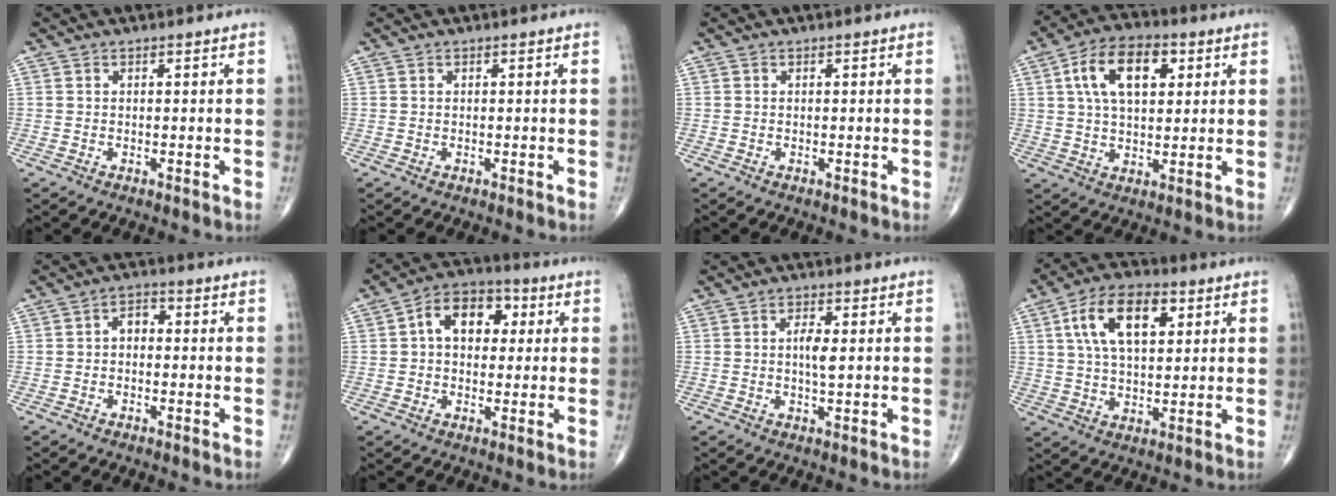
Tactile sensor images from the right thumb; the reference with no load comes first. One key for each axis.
{"total": 0.0}
{"total": 0.0}
{"total": 13.0, "fx": 4.1, "fy": 7.1, "fz": 10.1, "tx": -0.161, "ty": 0.005, "tz": 0.068}
{"total": 3.1, "fx": -0.3, "fy": 2.2, "fz": 2.2, "tx": -0.021, "ty": 0.015, "tz": -0.016}
{"total": 10.4, "fx": 2.1, "fy": 7.1, "fz": 7.4, "tx": -0.092, "ty": 0.022, "tz": 0.024}
{"total": 3.5, "fx": 0.3, "fy": 1.0, "fz": 3.3, "tx": -0.061, "ty": -0.001, "tz": 0.003}
{"total": 13.3, "fx": 4.6, "fy": 6.9, "fz": 10.4, "tx": -0.171, "ty": 0.001, "tz": 0.079}